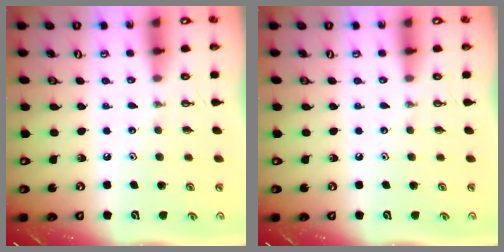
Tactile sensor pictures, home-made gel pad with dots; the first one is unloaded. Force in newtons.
{"total": 0.0}